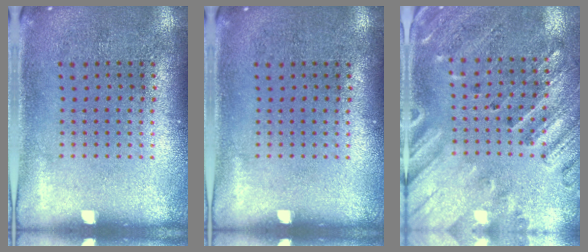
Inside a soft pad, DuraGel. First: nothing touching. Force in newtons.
{"total": 0.0}
{"total": 2.5, "press": 2.1, "slide": 1.4}